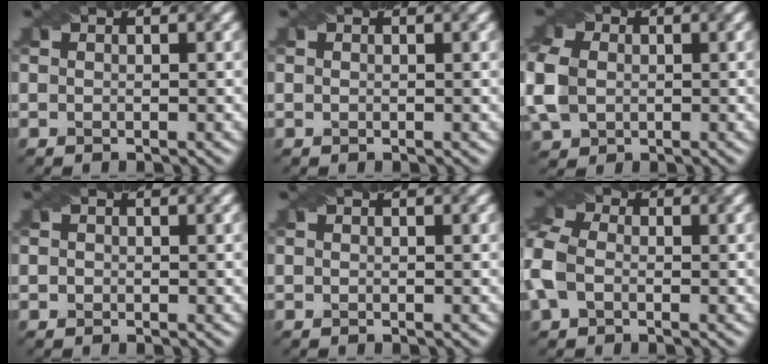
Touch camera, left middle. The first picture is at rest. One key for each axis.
{"total": 0.5, "fx": 0.3, "fy": 0.3, "fz": 0.3, "tx": -0.006, "ty": -0.001, "tz": 0.005}
{"total": 7.5, "fx": 0.0, "fy": 5.9, "fz": 4.6, "tx": -0.127, "ty": 0.006, "tz": -0.006}
{"total": 0.7, "fx": 0.1, "fy": 0.6, "fz": 0.3, "tx": -0.005, "ty": -0.001, "tz": 0.001}
{"total": 0.0}
{"total": 5.4, "fx": -0.6, "fy": 4.1, "fz": 3.5, "tx": -0.096, "ty": 0.007, "tz": -0.023}